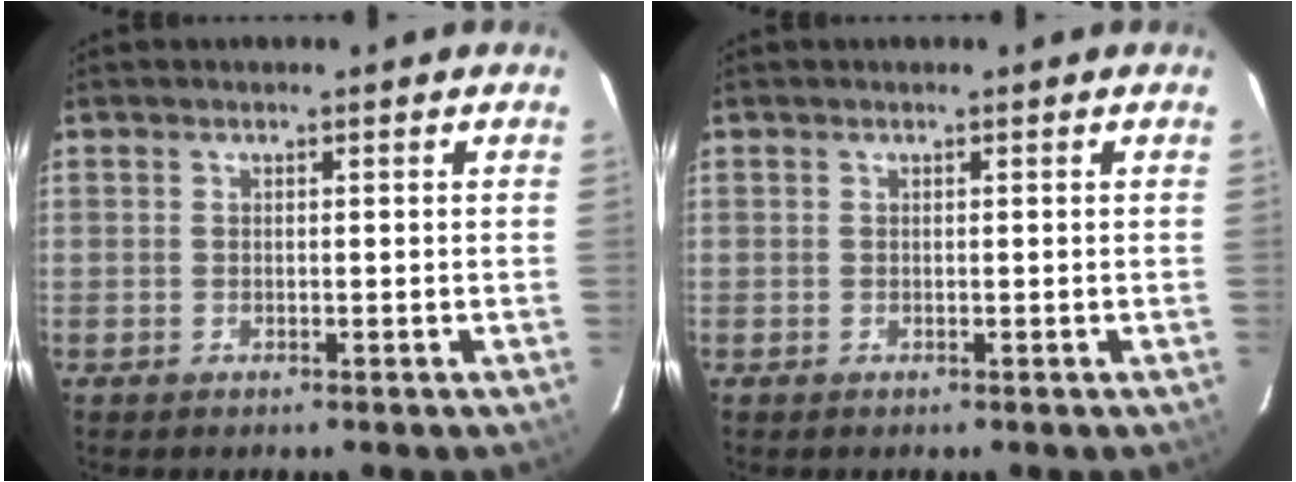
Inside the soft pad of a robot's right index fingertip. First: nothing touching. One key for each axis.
{"total": 0.0}